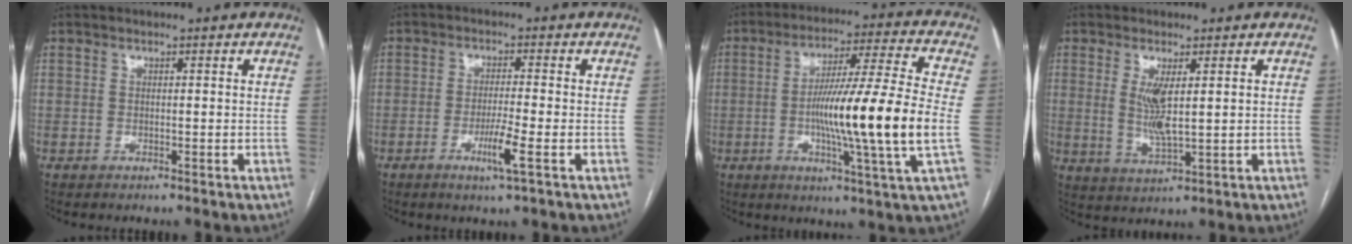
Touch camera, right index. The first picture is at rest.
{"total": 4.7, "force": [-1.9, -0.3, 4.3], "torque": [-0.081, -0.010, -0.037]}
{"total": 18.0, "force": [-2.6, -1.5, 17.8], "torque": [-0.301, -0.013, -0.053]}
{"total": 5.2, "force": [1.0, 0.8, 5.0], "torque": [-0.105, -0.011, 0.026]}